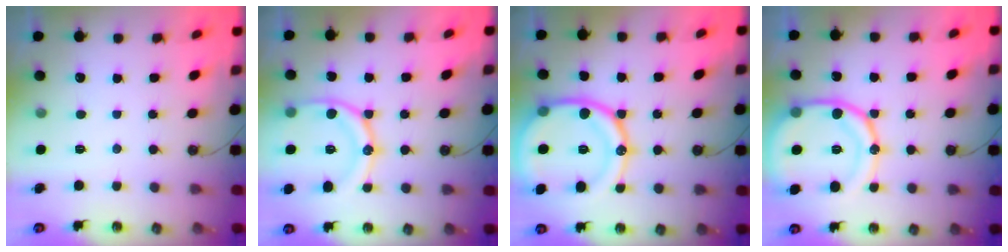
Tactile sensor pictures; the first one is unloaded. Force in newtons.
{"total": 15.8, "press": 15.8, "slide": 1.1}
{"total": 22.1, "press": 22.0, "slide": 2.6}
{"total": 17.4, "press": 17.3, "slide": 1.6}